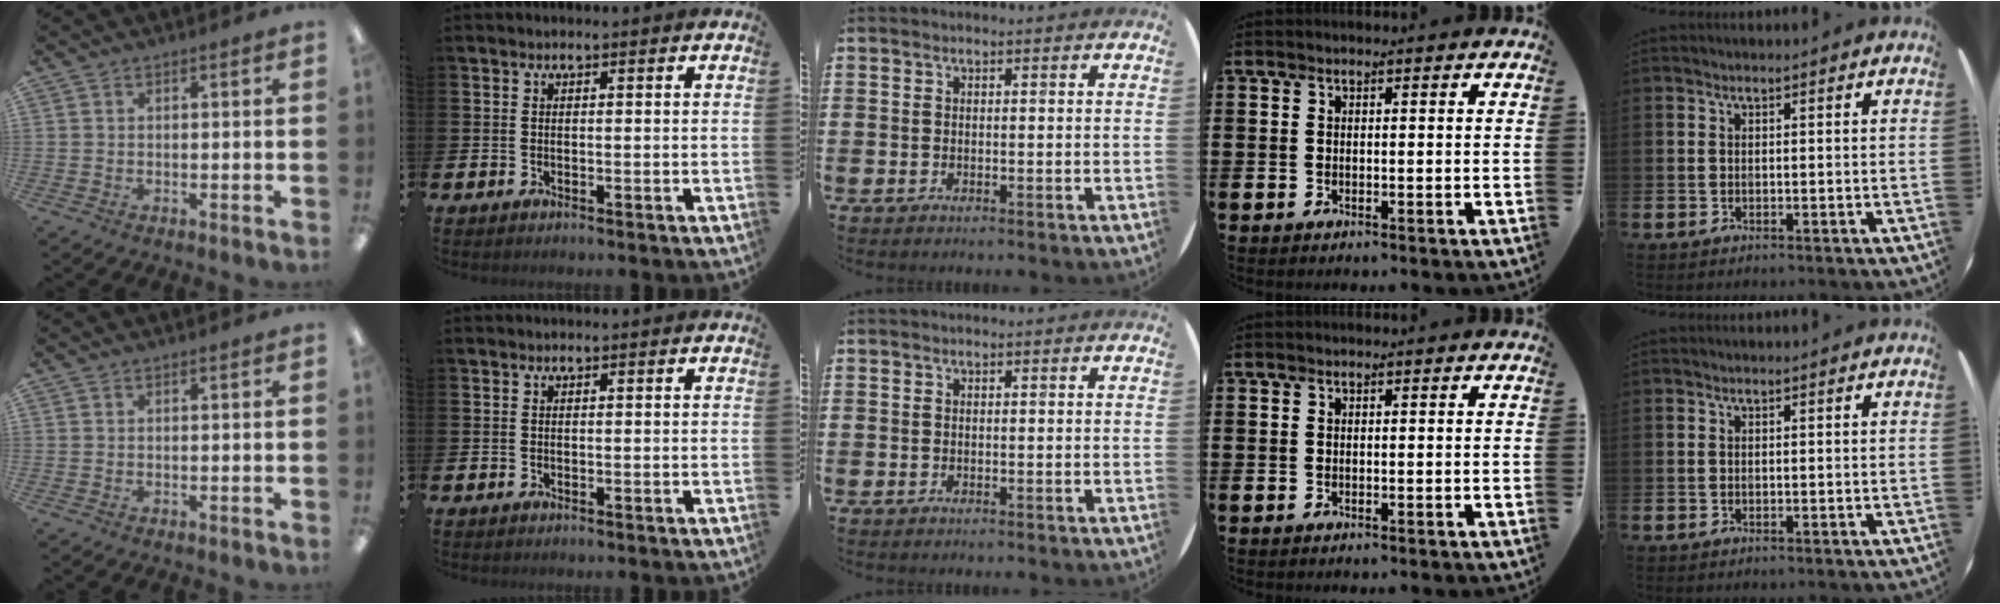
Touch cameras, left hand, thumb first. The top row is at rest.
{}